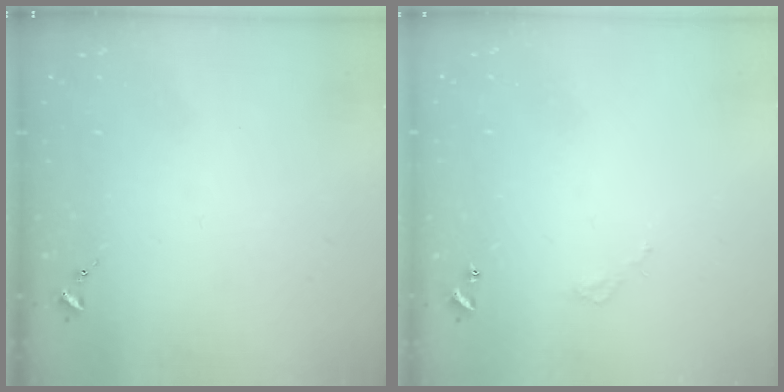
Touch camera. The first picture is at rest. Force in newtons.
{"total": 2.8, "press": 2.8, "slide": 0.2}